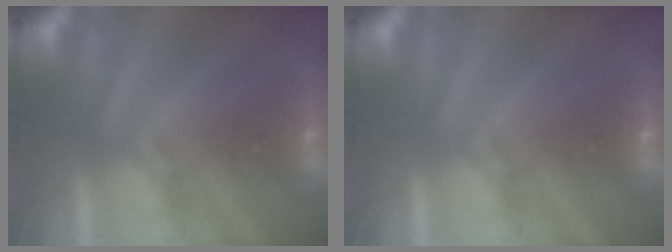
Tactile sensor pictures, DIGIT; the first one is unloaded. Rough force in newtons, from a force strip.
{"total": 0.0}